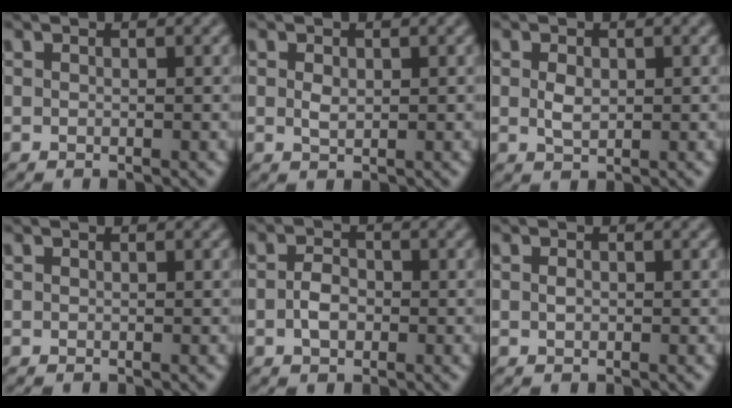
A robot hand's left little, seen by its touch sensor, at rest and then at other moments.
{"total": 0.7, "force": [0.1, 0.4, 0.6], "torque": [-0.015, 0.003, -0.001]}
{"total": 1.0, "force": [0.0, 0.6, 0.9], "torque": [-0.021, 0.003, -0.002]}
{"total": 0.0}
{"total": 1.7, "force": [-0.8, 1.1, 1.1], "torque": [-0.017, 0.005, -0.022]}
{"total": 0.7, "force": [0.1, 0.5, 0.5], "torque": [-0.014, 0.008, 0.002]}